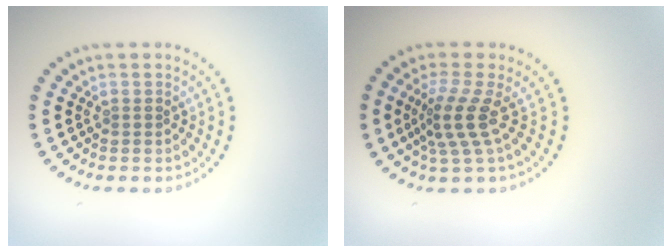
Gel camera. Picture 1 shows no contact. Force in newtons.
{"total": 3.4, "press": 2.4, "slide": 2.4}